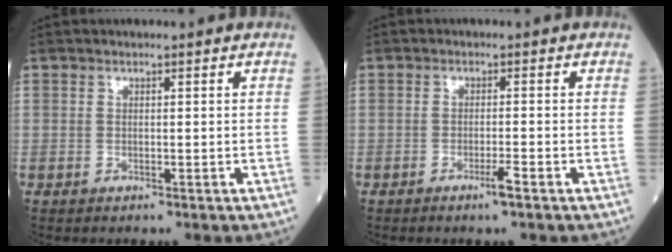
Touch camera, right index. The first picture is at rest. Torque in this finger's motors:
{"motor_torque": [0.84, -0.34, 0.43, 0.11]}